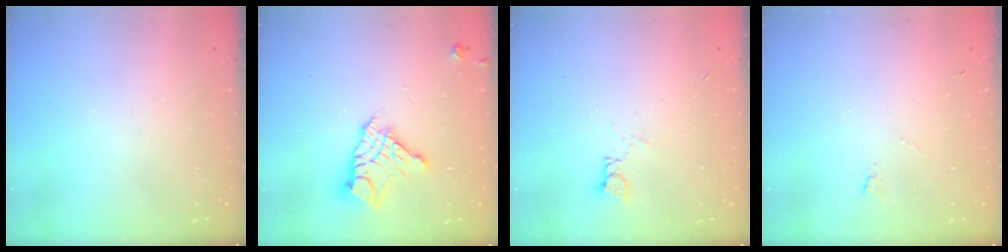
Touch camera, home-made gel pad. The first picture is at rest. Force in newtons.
{"total": 12.2, "press": 12.2, "slide": 1.2}
{"total": 3.5, "press": 3.4, "slide": 0.4}
{"total": 3.4, "press": 3.4, "slide": 0.6}